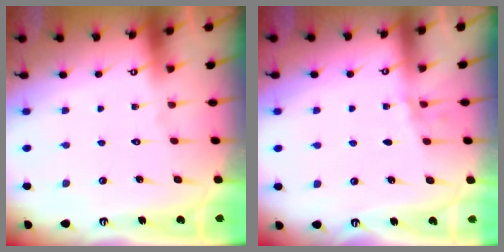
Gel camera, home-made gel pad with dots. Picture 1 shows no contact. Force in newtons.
{"total": 2.4, "press": 2.3, "slide": 0.3}